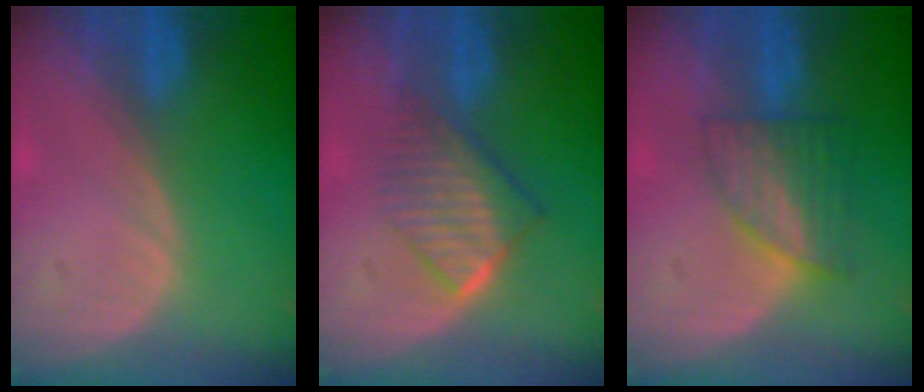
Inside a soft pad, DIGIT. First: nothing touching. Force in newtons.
{"total": 6.6, "press": 6.0, "slide": 2.9}
{"total": 6.0, "press": 5.6, "slide": 2.2}